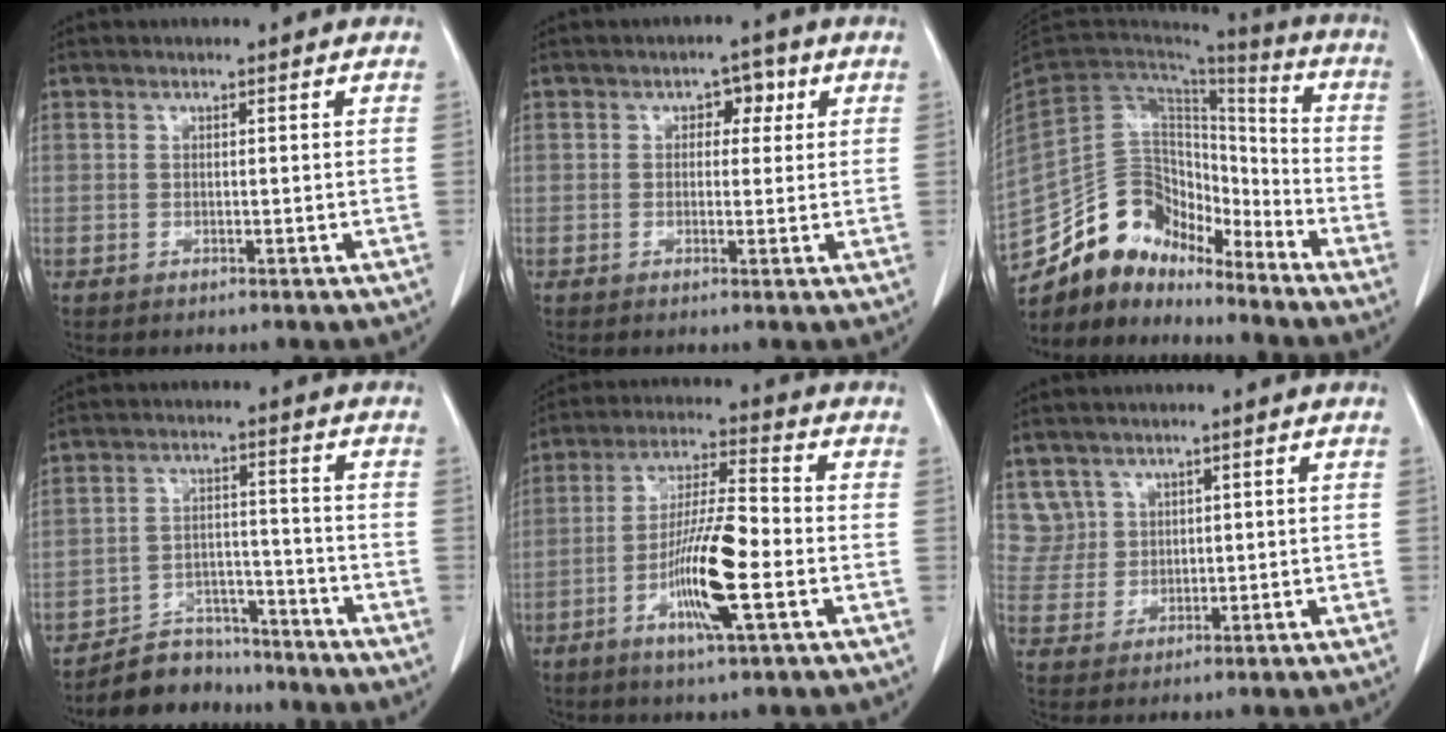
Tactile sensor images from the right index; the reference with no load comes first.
{"total": 3.2, "force": [1.0, 2.1, 2.2], "torque": [-0.023, 0.013, 0.012]}
{"total": 15.5, "force": [-13.2, 7.1, 4.2], "torque": [-0.067, 0.063, -0.235]}
{"total": 8.1, "force": [-7.4, 3.3, 0.1], "torque": [0.007, 0.029, -0.122]}
{"total": 12.0, "force": [-3.8, 1.2, 11.3], "torque": [-0.213, -0.005, -0.070]}
{"total": 4.3, "force": [2.6, 3.4, -0.6], "torque": [0.023, 0.006, 0.055]}